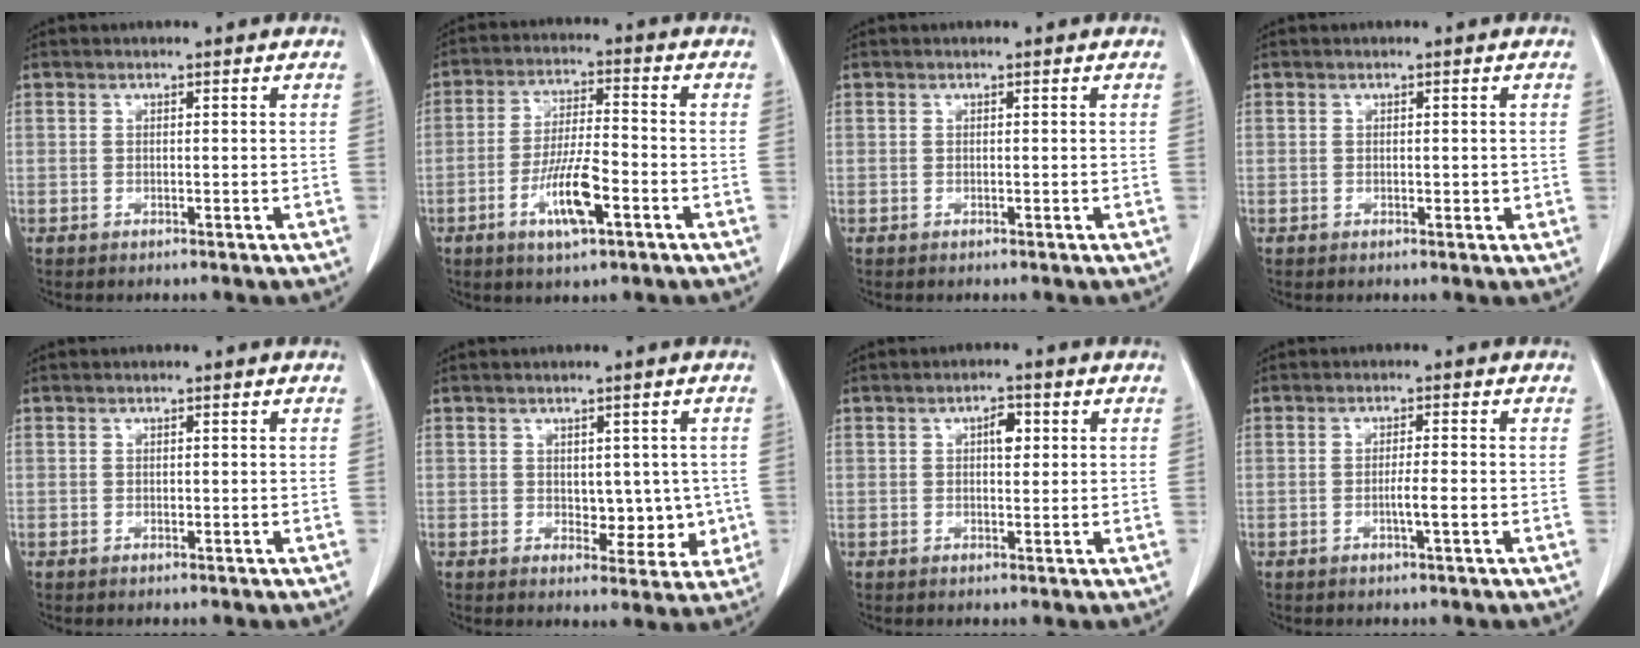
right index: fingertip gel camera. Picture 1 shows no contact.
{"total": 9.2, "force": [-3.7, 1.9, 8.2], "torque": [-0.160, -0.004, -0.063]}
{"total": 0.0}
{"total": 1.2, "force": [0.1, 0.6, 1.0], "torque": [-0.016, -0.004, 0.003]}
{"total": 0.6, "force": [0.1, 0.4, 0.4], "torque": [-0.009, -0.002, 0.002]}
{"total": 6.0, "force": [0.2, 3.8, 4.7], "torque": [-0.045, -0.001, 0.014]}
{"total": 3.3, "force": [1.0, 1.5, 2.7], "torque": [-0.044, 0.004, 0.016]}
{"total": 2.9, "force": [-0.7, 0.1, 2.8], "torque": [-0.051, -0.003, -0.012]}